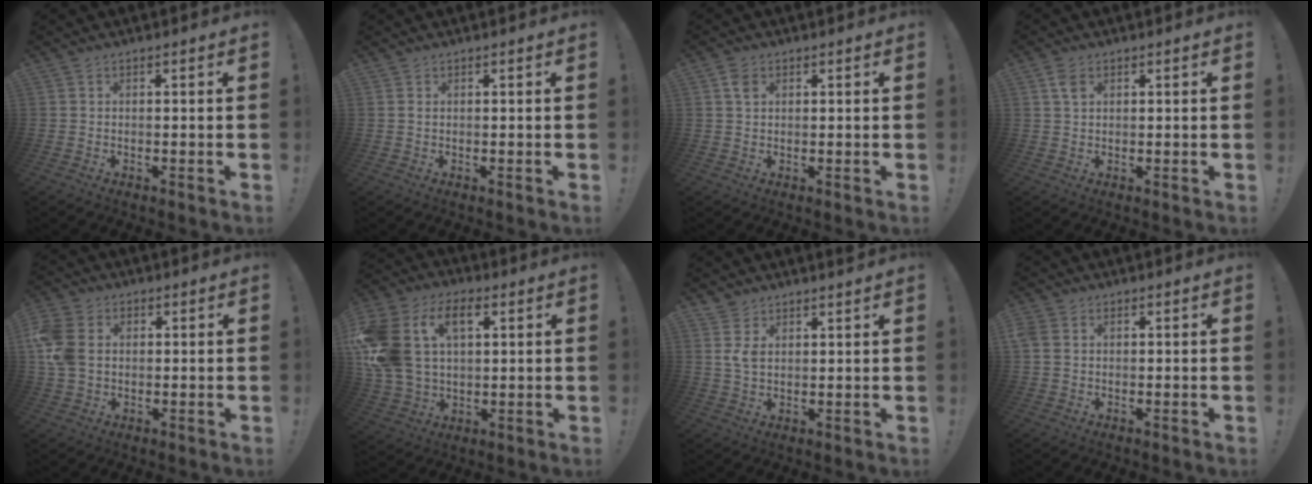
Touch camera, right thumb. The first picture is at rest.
{"total": 0.6, "force": [0.2, 0.3, 0.4], "torque": [-0.004, -0.001, 0.003]}
{"total": 2.9, "force": [1.3, 1.8, 1.8], "torque": [-0.023, -0.004, 0.021]}
{"total": 3.2, "force": [1.5, 1.9, 2.1], "torque": [-0.030, -0.004, 0.025]}
{"total": 10.8, "force": [1.1, 8.2, 7.0], "torque": [-0.142, 0.003, 0.023]}
{"total": 20.1, "force": [6.2, 13.7, 13.3], "torque": [-0.276, -0.016, 0.110]}
{"total": 4.8, "force": [2.7, 2.6, 3.0], "torque": [-0.049, -0.015, 0.052]}
{"total": 3.6, "force": [1.1, 2.8, 2.1], "torque": [-0.041, 0.000, 0.020]}